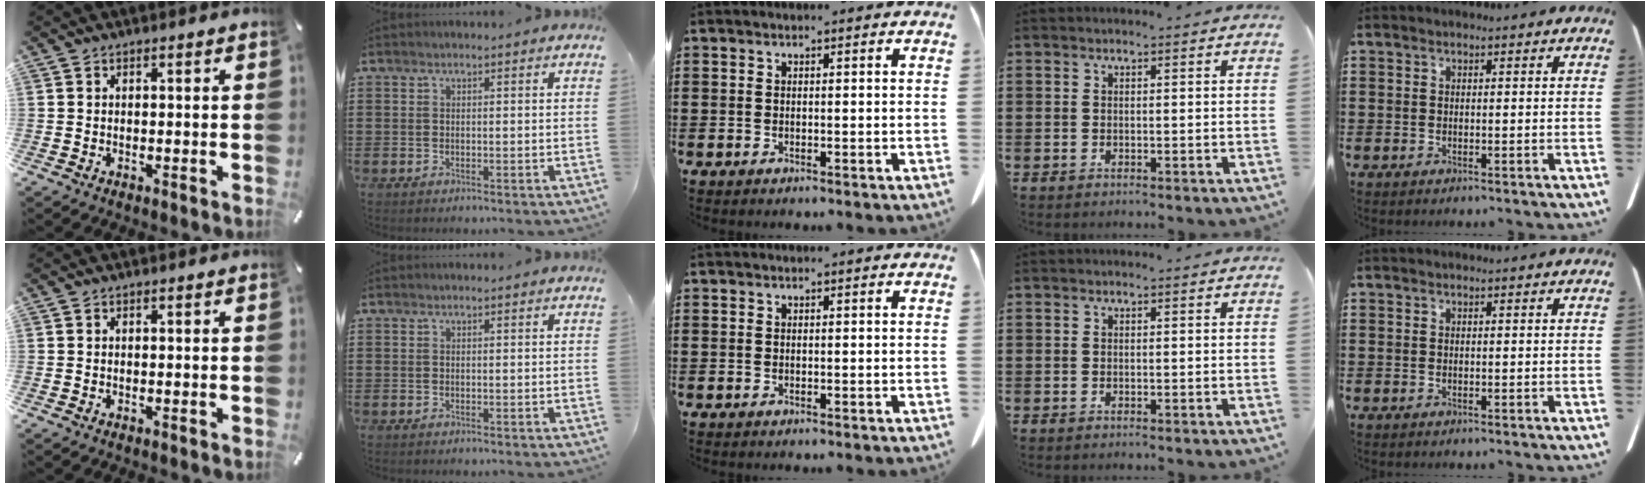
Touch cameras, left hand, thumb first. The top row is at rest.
{}